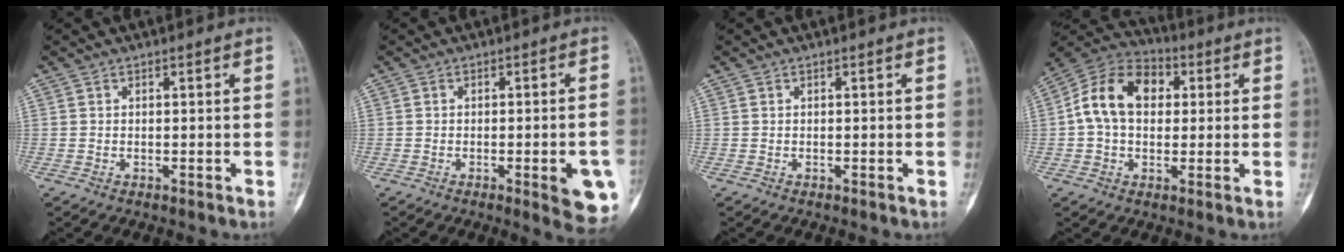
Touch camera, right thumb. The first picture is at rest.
{"total": 8.8, "force": [-2.9, 2.1, 8.0], "torque": [-0.083, 0.001, -0.030]}
{"total": 0.0}
{"total": 13.8, "force": [2.0, 9.8, 9.5], "torque": [-0.148, 0.028, 0.024]}